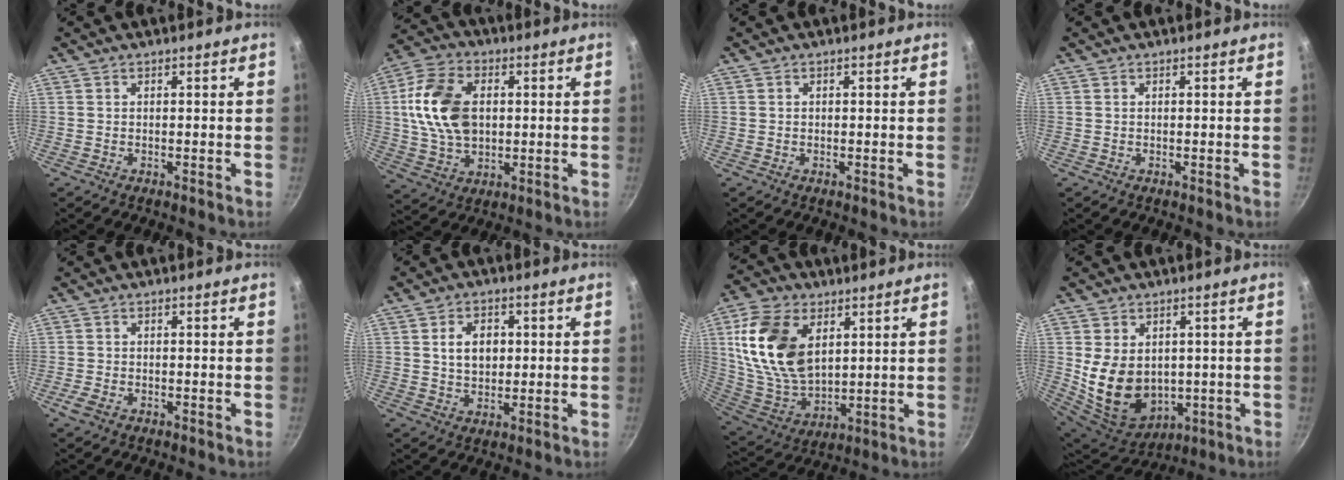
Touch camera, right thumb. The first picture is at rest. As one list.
[{"total": 15.2, "force": [1.8, 10.3, 11.1], "torque": [-0.193, 0.005, 0.030]}, {"total": 0.0}, {"total": 0.0}, {"total": 2.6, "force": [-1.3, 1.6, 1.6], "torque": [-0.037, 0.005, -0.026]}, {"total": 6.5, "force": [1.1, 4.7, 4.4], "torque": [-0.054, 0.000, 0.020]}, {"total": 19.3, "force": [5.7, 12.1, 14.0], "torque": [-0.249, -0.021, 0.121]}, {"total": 14.6, "force": [0.4, 11.1, 9.5], "torque": [-0.157, -0.023, 0.039]}]